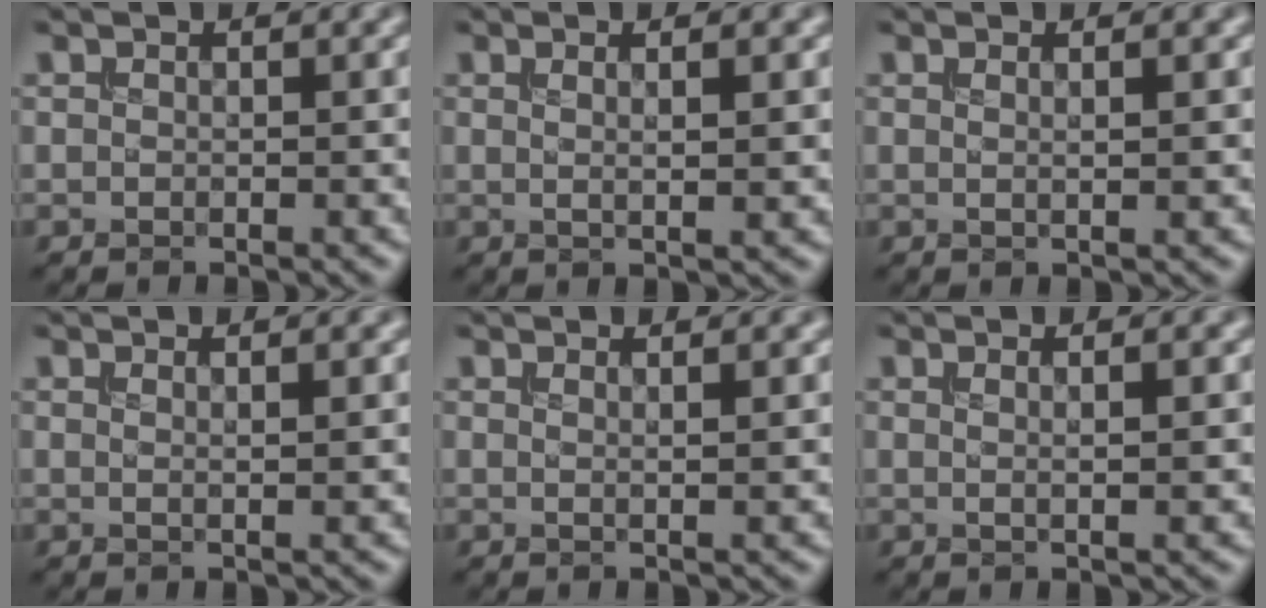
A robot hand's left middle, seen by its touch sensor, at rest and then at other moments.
{"total": 3.3, "force": [1.0, 1.0, 3.0], "torque": [-0.032, 0.001, -0.002]}
{"total": 2.3, "force": [0.7, 0.8, 2.0], "torque": [-0.018, 0.003, -0.007]}
{"total": 2.0, "force": [0.9, 0.6, 1.7], "torque": [-0.019, 0.004, 0.002]}
{"total": 2.1, "force": [1.0, 0.7, 1.6], "torque": [-0.016, 0.006, 0.000]}
{"total": 2.9, "force": [0.9, 1.0, 2.6], "torque": [-0.024, 0.002, -0.004]}